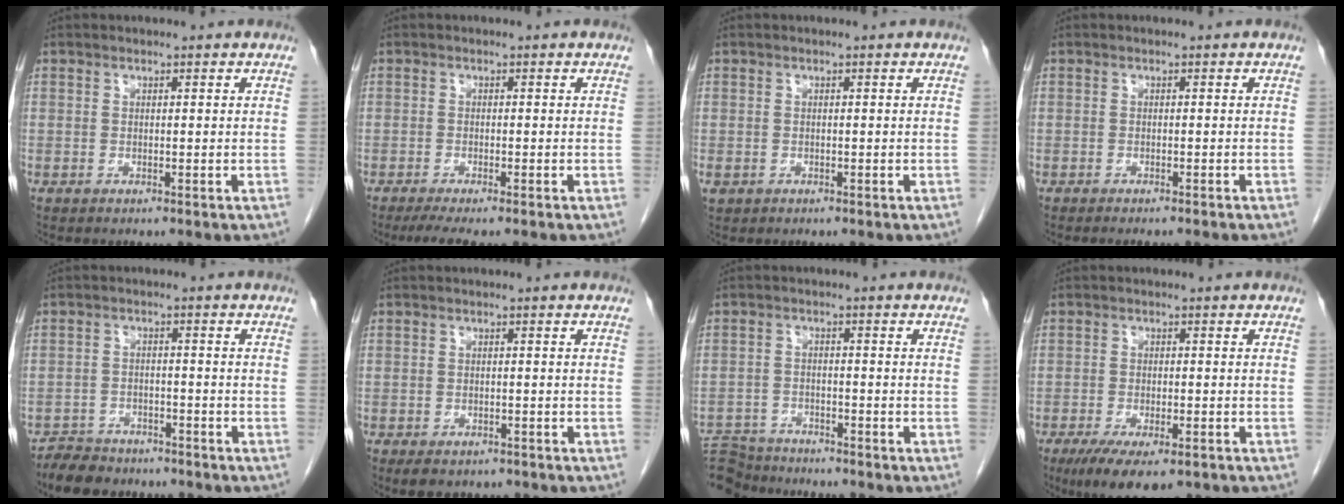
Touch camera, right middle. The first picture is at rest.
{"total": 4.4, "force": [-3.5, 0.2, 2.7], "torque": [-0.041, -0.011, -0.055]}
{"total": 1.5, "force": [-0.6, 1.2, 0.6], "torque": [-0.018, 0.001, -0.004]}
{"total": 3.9, "force": [-3.4, -0.2, 1.8], "torque": [-0.015, -0.002, -0.045]}
{"total": 6.2, "force": [-5.4, 2.7, 1.4], "torque": [-0.026, -0.004, -0.089]}
{"total": 5.3, "force": [-4.1, 2.6, 2.1], "torque": [-0.025, -0.003, -0.053]}
{"total": 8.6, "force": [-8.3, 2.3, 0.6], "torque": [-0.017, 0.005, -0.139]}
{"total": 9.5, "force": [-6.4, 3.1, 6.2], "torque": [-0.094, -0.016, -0.097]}